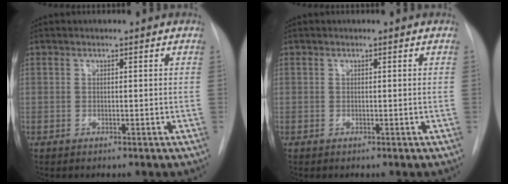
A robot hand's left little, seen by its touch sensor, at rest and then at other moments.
{"total": 0.0}